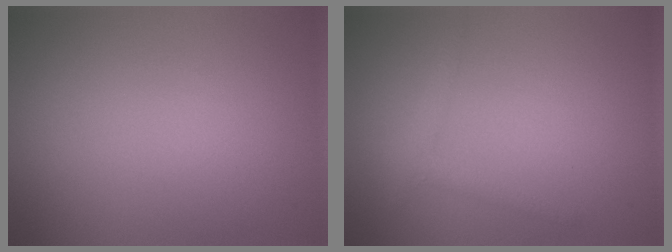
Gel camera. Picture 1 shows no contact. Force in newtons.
{"total": 1.5, "press": 1.5, "slide": 0.0}